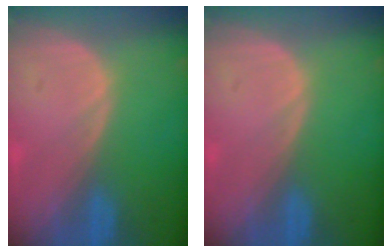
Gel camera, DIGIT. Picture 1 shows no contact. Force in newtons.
{"total": 0.0}